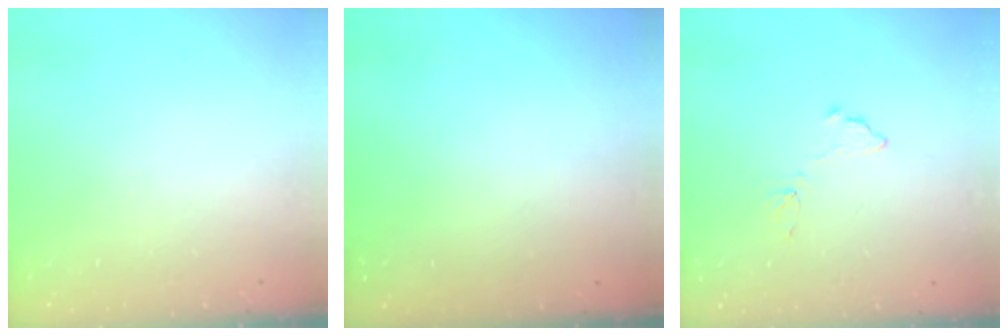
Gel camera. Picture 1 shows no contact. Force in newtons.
{"total": 3.0, "press": 3.0, "slide": 0.1}
{"total": 7.7, "press": 7.7, "slide": 0.4}